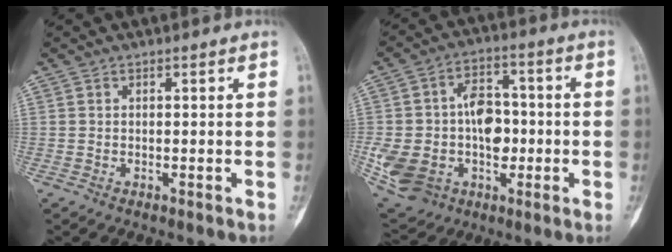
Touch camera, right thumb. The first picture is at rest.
{"total": 19.6, "force": [-2.2, 14.2, 13.3], "torque": [-0.223, 0.025, -0.016]}